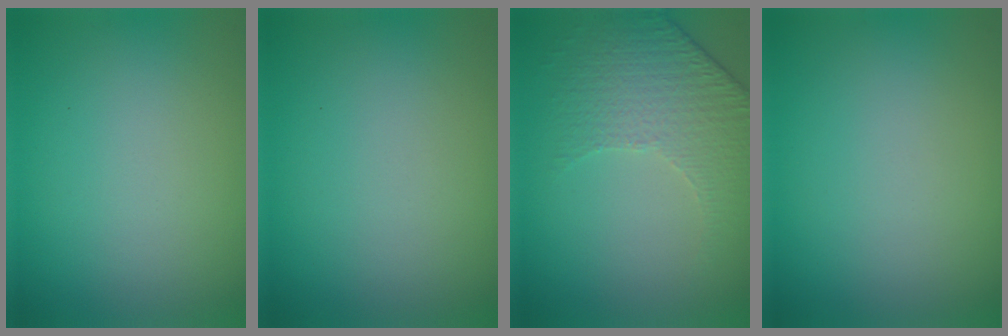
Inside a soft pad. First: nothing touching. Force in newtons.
{"total": 0.0}
{"total": 4.8, "press": 3.4, "slide": 3.3}
{"total": 0.0}